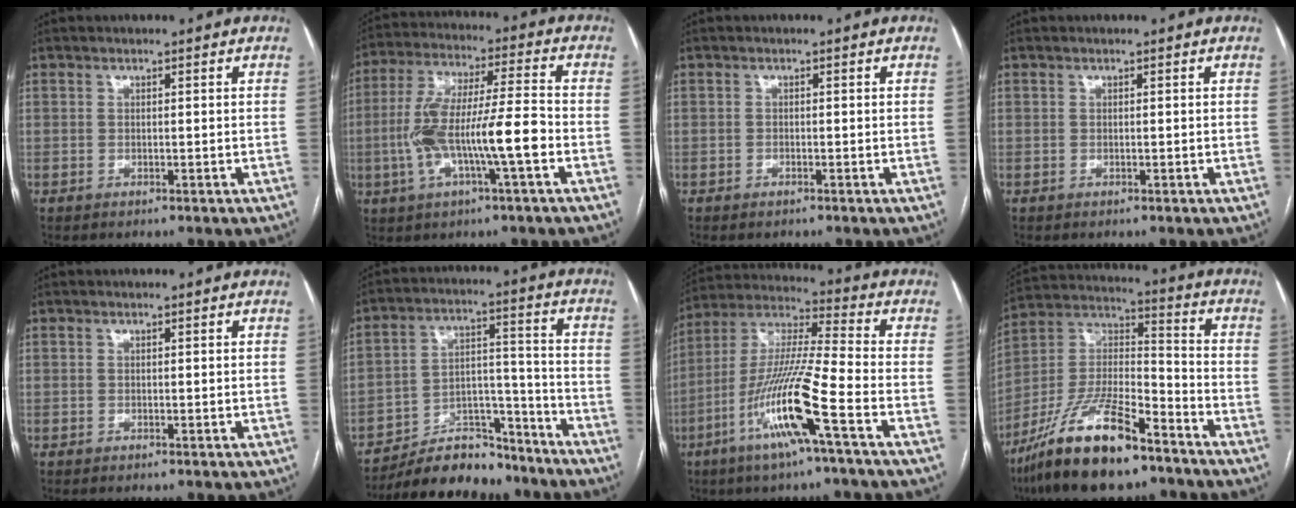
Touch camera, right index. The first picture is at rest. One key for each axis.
{"total": 13.5, "fx": -3.4, "fy": 1.5, "fz": 13.0, "tx": -0.256, "ty": 0.016, "tz": -0.062}
{"total": 0.5, "fx": -0.4, "fy": 0.3, "fz": 0.2, "tx": -0.007, "ty": 0.000, "tz": -0.003}
{"total": 0.0}
{"total": 0.0}
{"total": 13.6, "fx": -12.3, "fy": 4.4, "fz": 3.7, "tx": -0.046, "ty": 0.042, "tz": -0.201}
{"total": 15.2, "fx": -6.7, "fy": -0.4, "fz": 13.7, "tx": -0.280, "ty": -0.010, "tz": -0.130}
{"total": 19.3, "fx": -13.2, "fy": 4.6, "fz": 13.3, "tx": -0.279, "ty": -0.009, "tz": -0.240}